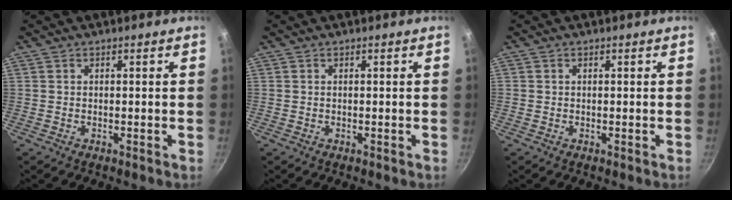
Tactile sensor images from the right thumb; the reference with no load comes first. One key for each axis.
{"total": 0.0}
{"total": 0.0}